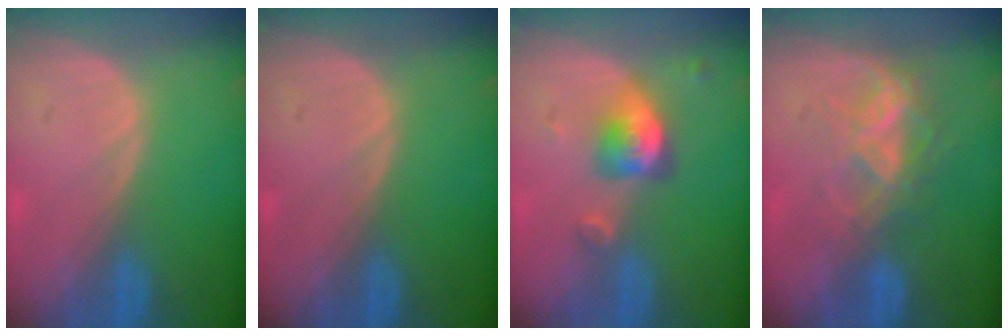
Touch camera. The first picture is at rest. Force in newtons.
{"total": 0.0}
{"total": 5.1, "press": 4.7, "slide": 1.9}
{"total": 7.1, "press": 6.0, "slide": 3.7}